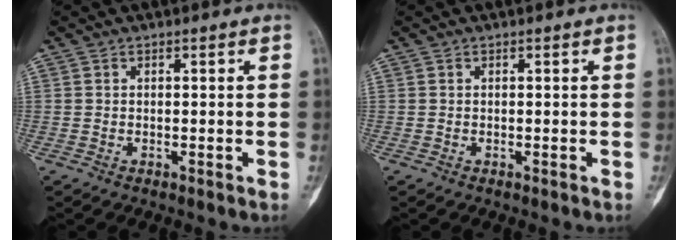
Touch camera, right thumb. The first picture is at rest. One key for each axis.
{"total": 0.0}